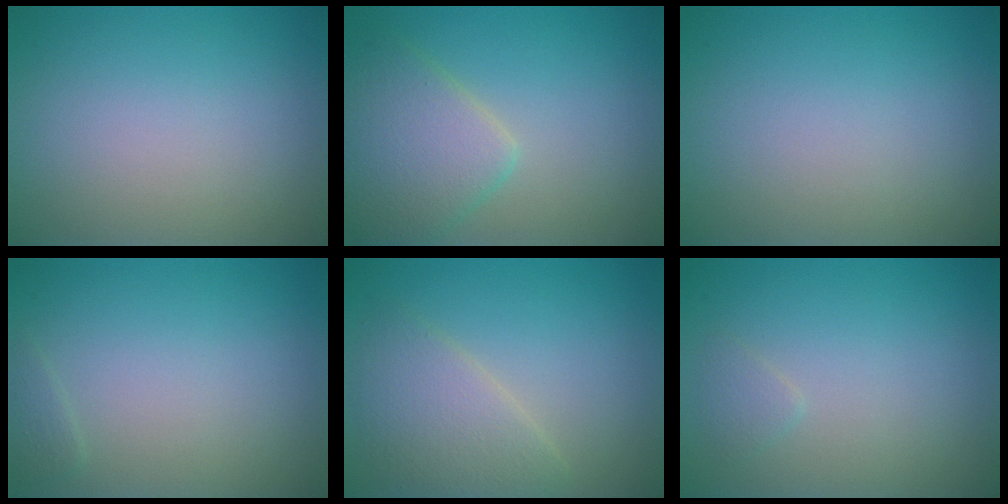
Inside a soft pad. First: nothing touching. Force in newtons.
{"total": 4.8, "press": 4.8, "slide": 0.2}
{"total": 0.0}
{"total": 0.7, "press": 0.7, "slide": 0.1}
{"total": 3.8, "press": 3.8, "slide": 0.2}
{"total": 0.8, "press": 0.8, "slide": 0.1}